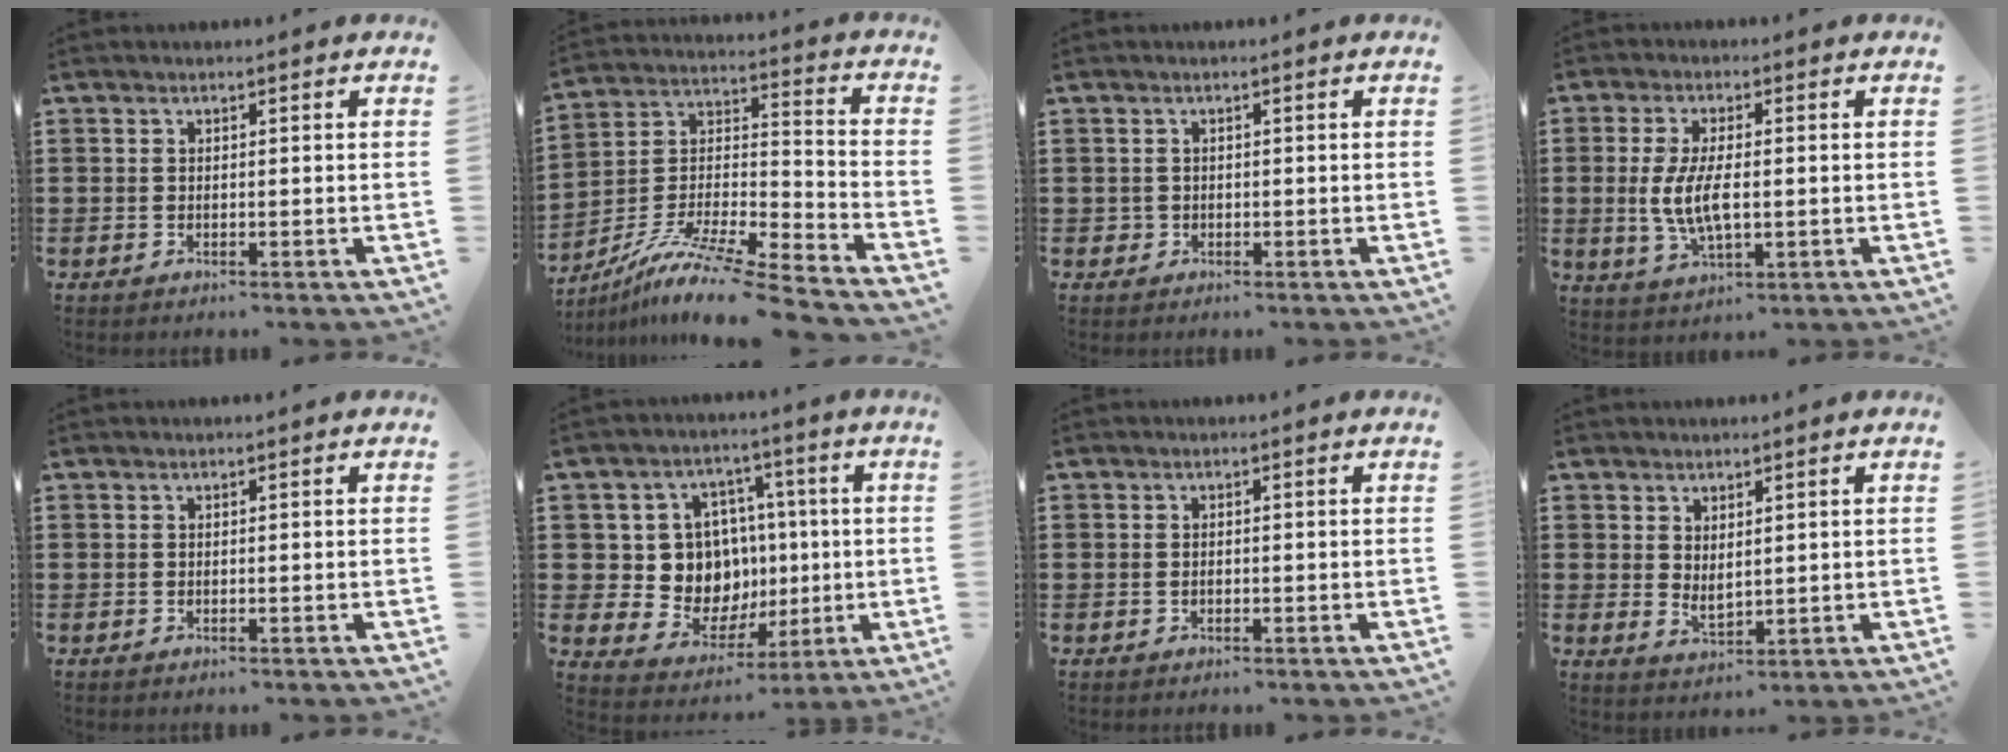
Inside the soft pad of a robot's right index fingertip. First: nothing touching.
{"total": 11.4, "force": [-9.6, 0.3, 6.1], "torque": [-0.118, 0.004, -0.192]}
{"total": 0.7, "force": [-0.1, 0.7, 0.1], "torque": [-0.004, 0.005, -0.004]}
{"total": 6.9, "force": [-0.2, 2.7, 6.4], "torque": [-0.144, -0.005, -0.011]}
{"total": 0.0}
{"total": 10.8, "force": [0.7, 9.9, 4.3], "torque": [-0.097, 0.007, 0.025]}
{"total": 0.7, "force": [-0.1, 0.4, 0.6], "torque": [-0.015, 0.000, -0.001]}
{"total": 2.3, "force": [1.3, 1.2, 1.4], "torque": [-0.029, 0.002, 0.026]}